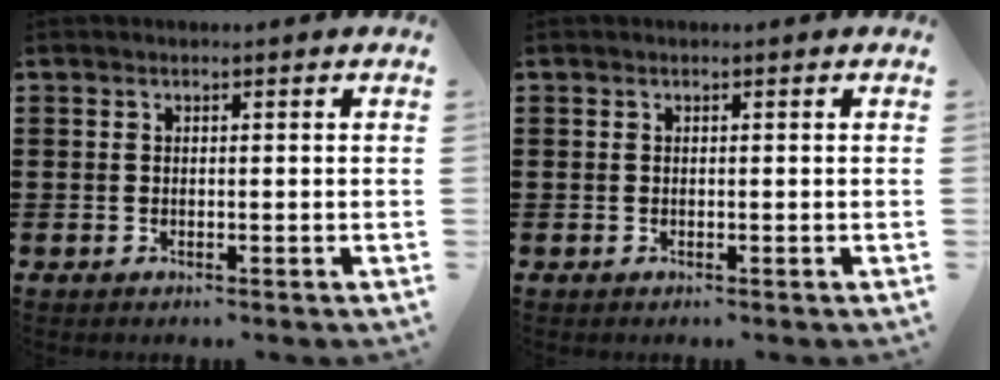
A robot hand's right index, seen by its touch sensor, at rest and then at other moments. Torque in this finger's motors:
{"motor_torque": [-0.01, 0.01, 0.00, -0.01]}